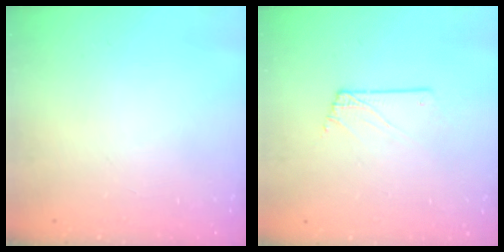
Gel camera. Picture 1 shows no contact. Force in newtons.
{"total": 1.7, "press": 1.7, "slide": 0.2}